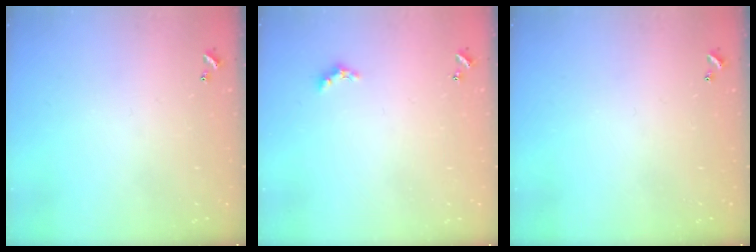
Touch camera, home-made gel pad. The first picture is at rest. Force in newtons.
{"total": 1.5, "press": 1.4, "slide": 0.4}
{"total": 0.0}